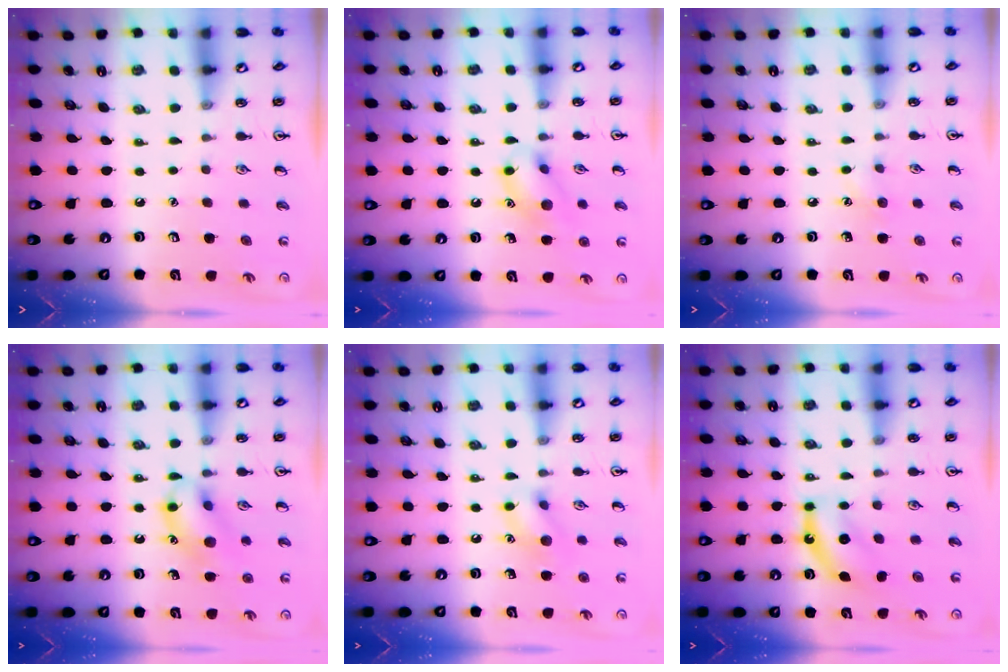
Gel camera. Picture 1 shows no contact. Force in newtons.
{"total": 10.8, "press": 10.8, "slide": 0.6}
{"total": 5.0, "press": 4.7, "slide": 1.6}
{"total": 12.8, "press": 12.7, "slide": 2.0}
{"total": 10.0, "press": 10.0, "slide": 0.8}
{"total": 6.8, "press": 6.7, "slide": 1.1}